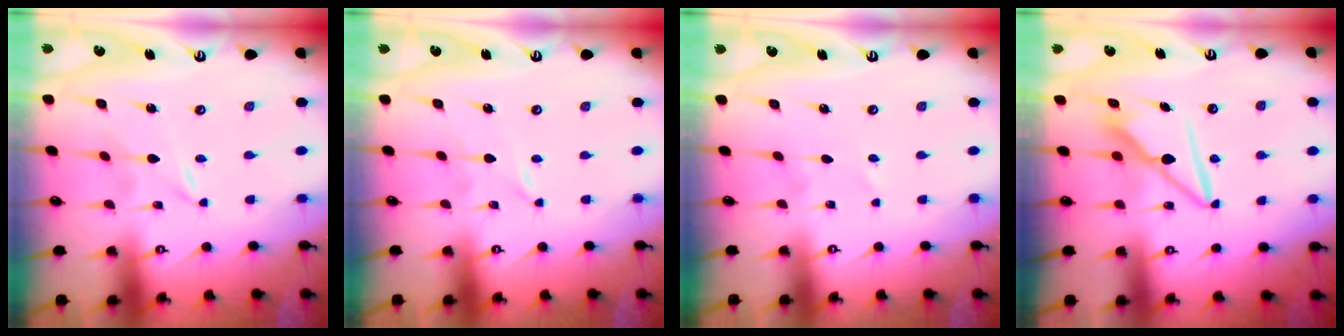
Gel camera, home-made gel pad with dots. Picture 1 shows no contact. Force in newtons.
{"total": 0.0}
{"total": 2.5, "press": 2.5, "slide": 0.2}
{"total": 8.0, "press": 8.0, "slide": 0.8}